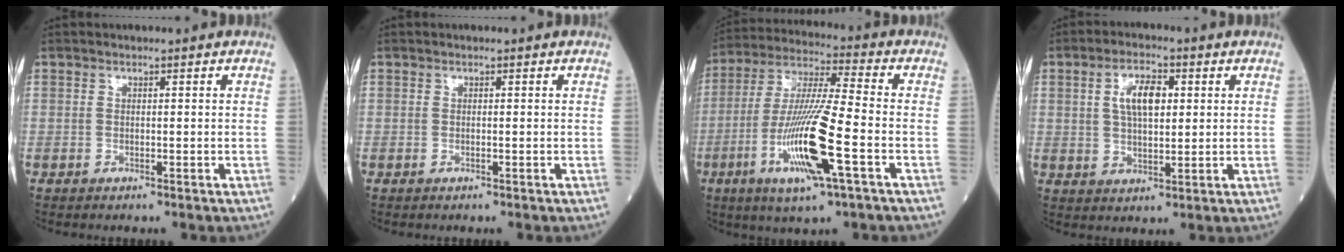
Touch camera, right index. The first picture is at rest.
{"total": 0.0}
{"total": 15.8, "force": [-5.2, 0.8, 14.9], "torque": [-0.302, -0.017, -0.098]}
{"total": 6.5, "force": [1.7, 2.7, 5.6], "torque": [-0.107, 0.010, 0.033]}